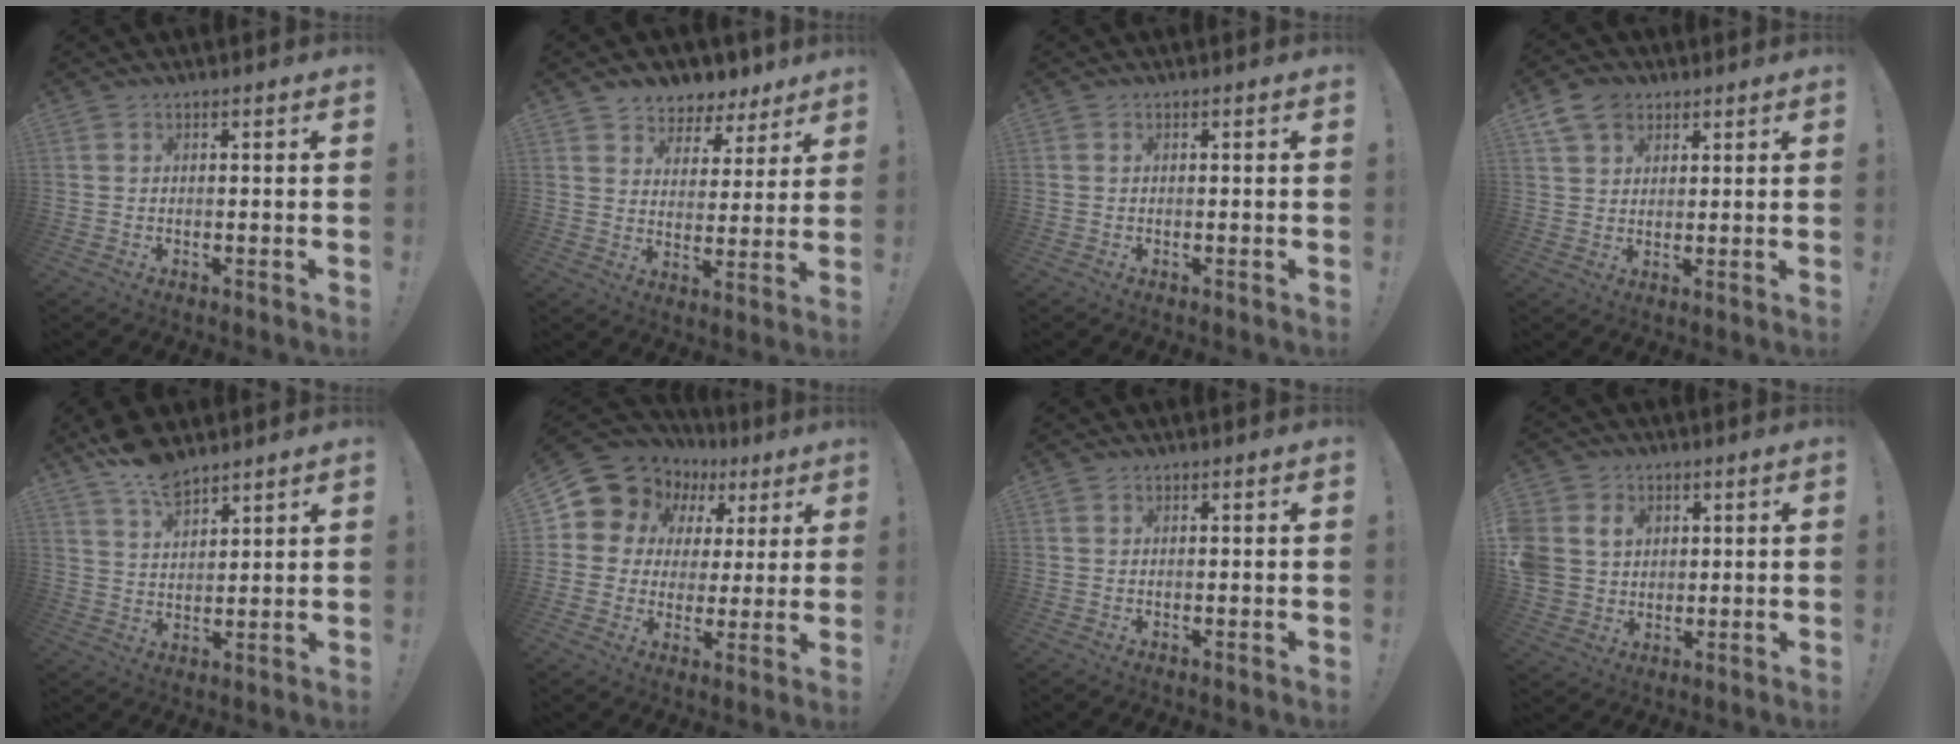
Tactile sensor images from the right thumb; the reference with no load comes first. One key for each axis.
{"total": 6.3, "fx": 4.4, "fy": 4.4, "fz": 0.8, "tx": -0.008, "ty": -0.043, "tz": 0.086}
{"total": 0.0}
{"total": 7.9, "fx": 4.6, "fy": 5.7, "fz": 2.9, "tx": -0.041, "ty": -0.018, "tz": 0.090}
{"total": 9.1, "fx": 7.4, "fy": 3.4, "fz": 4.0, "tx": -0.069, "ty": -0.048, "tz": 0.140}
{"total": 11.6, "fx": 7.1, "fy": 8.3, "fz": 3.9, "tx": -0.070, "ty": -0.053, "tz": 0.135}
{"total": 0.5, "fx": 0.4, "fy": 0.4, "fz": 0.0, "tx": 0.008, "ty": -0.002, "tz": 0.005}
{"total": 9.8, "fx": 3.0, "fy": 8.6, "fz": 3.6, "tx": -0.086, "ty": -0.014, "tz": 0.063}